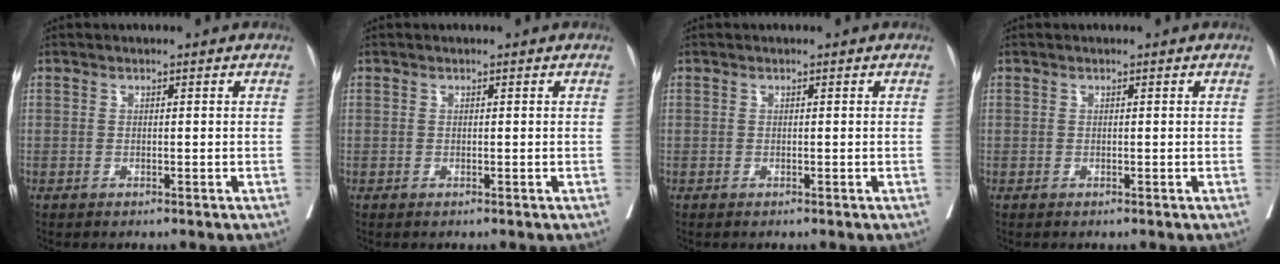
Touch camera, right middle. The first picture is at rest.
{"total": 0.0}
{"total": 0.0}
{"total": 0.0}